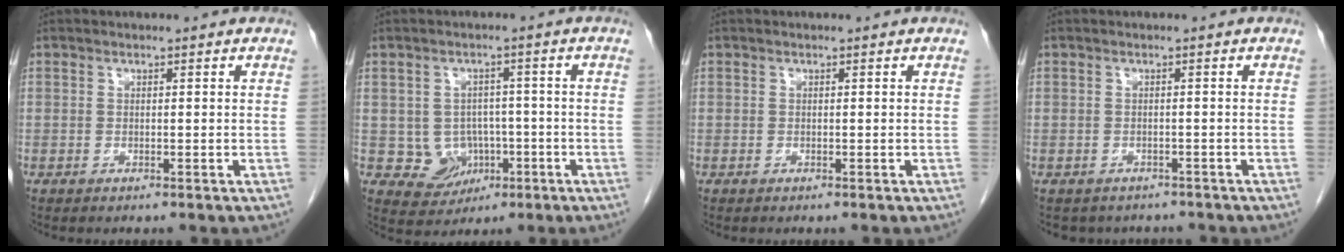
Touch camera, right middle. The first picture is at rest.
{"total": 5.6, "force": [-1.3, 5.2, 1.7], "torque": [-0.023, 0.010, -0.006]}
{"total": 0.0}
{"total": 4.8, "force": [-4.1, 2.4, 0.4], "torque": [-0.001, 0.005, -0.048]}